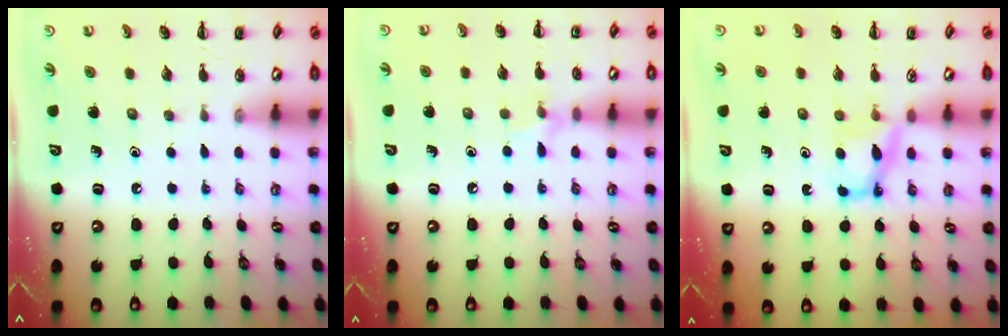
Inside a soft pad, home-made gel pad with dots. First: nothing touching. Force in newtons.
{"total": 6.3, "press": 6.0, "slide": 1.8}
{"total": 4.9, "press": 4.8, "slide": 1.1}